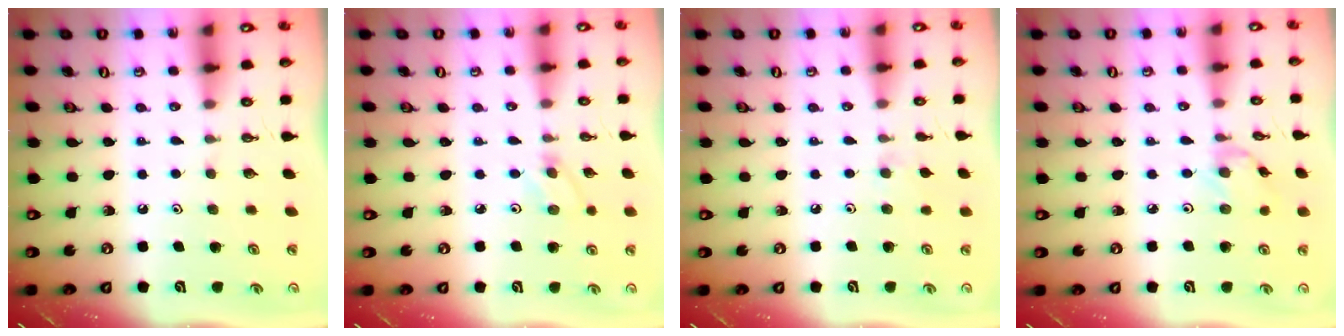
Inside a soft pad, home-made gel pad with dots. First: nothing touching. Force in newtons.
{"total": 3.0, "press": 3.0, "slide": 0.4}
{"total": 3.8, "press": 3.7, "slide": 0.8}
{"total": 0.9, "press": 0.8, "slide": 0.3}